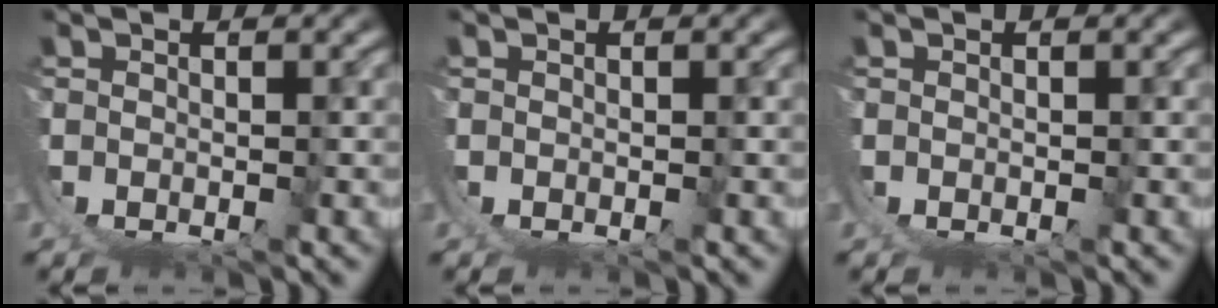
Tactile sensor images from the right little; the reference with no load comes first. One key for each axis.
{"total": 0.0}
{"total": 0.0}